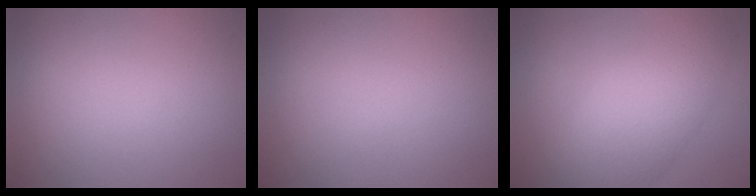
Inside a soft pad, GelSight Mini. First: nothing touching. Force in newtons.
{"total": 0.0}
{"total": 5.7, "press": 5.7, "slide": 0.4}